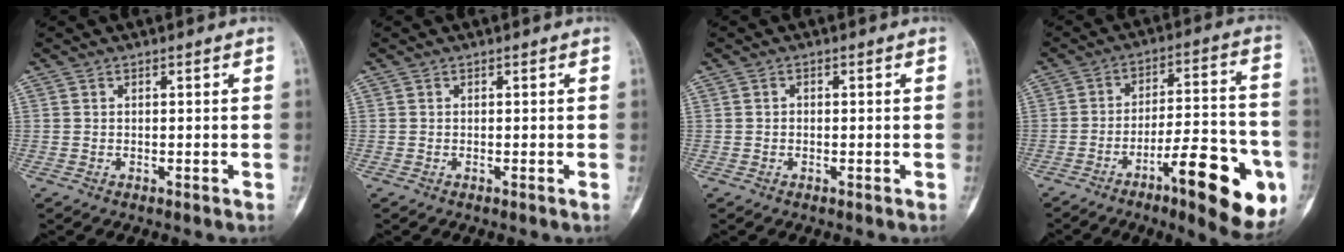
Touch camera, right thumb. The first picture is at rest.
{"total": 0.0}
{"total": 0.7, "force": [0.0, 0.5, 0.5], "torque": [-0.008, 0.002, -0.001]}
{"total": 19.5, "force": [-8.5, 5.4, 16.7], "torque": [-0.208, 0.041, -0.118]}